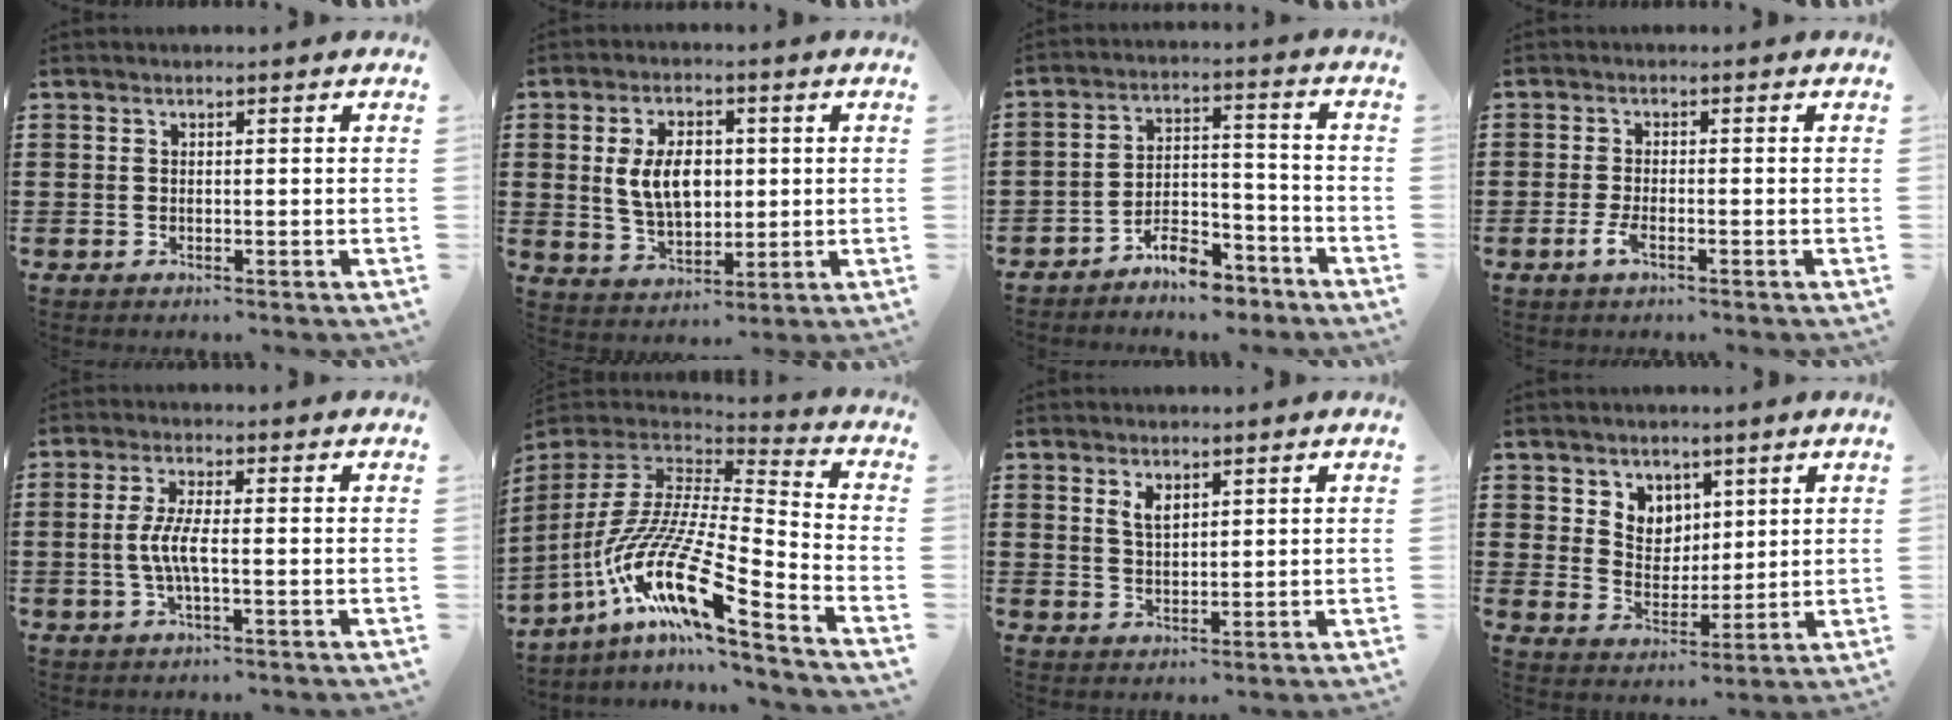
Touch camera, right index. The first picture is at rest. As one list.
[{"total": 7.5, "force": [0.9, 4.6, 5.9], "torque": [-0.120, 0.005, 0.008]}, {"total": 7.1, "force": [-6.3, 1.8, 2.6], "torque": [-0.044, 0.018, -0.119]}, {"total": 2.6, "force": [-1.2, 0.8, 2.2], "torque": [-0.060, -0.008, -0.028]}, {"total": 4.7, "force": [-0.8, 0.9, 4.6], "torque": [-0.111, -0.010, -0.025]}, {"total": 16.2, "force": [-9.4, 2.9, 12.9], "torque": [-0.278, -0.010, -0.185]}, {"total": 2.6, "force": [1.6, 1.3, 1.6], "torque": [-0.035, 0.003, 0.030]}, {"total": 5.3, "force": [3.3, 4.1, 0.1], "torque": [-0.022, -0.001, 0.060]}]